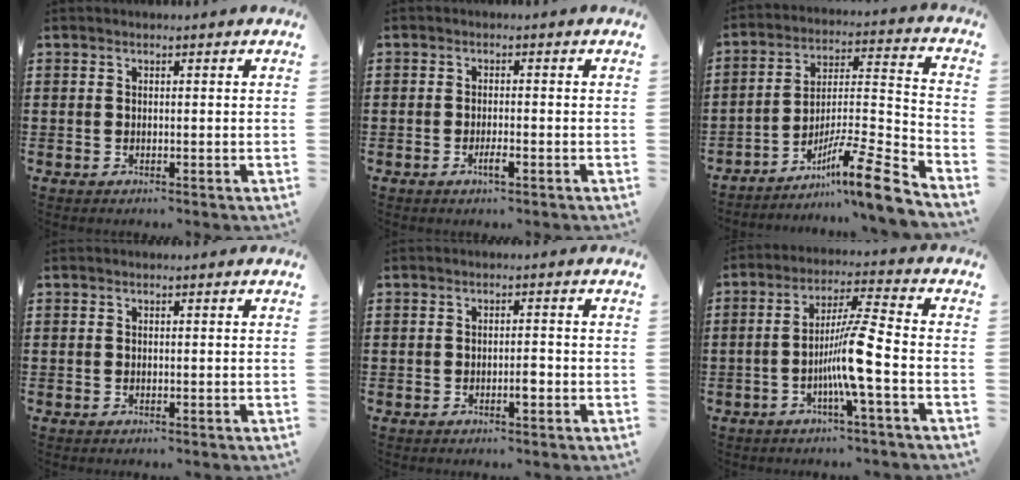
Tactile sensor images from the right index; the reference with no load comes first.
{"total": 2.2, "force": [-1.3, 0.2, 1.8], "torque": [-0.039, -0.005, -0.024]}
{"total": 11.3, "force": [-8.6, 0.4, 7.3], "torque": [-0.108, 0.012, -0.164]}
{"total": 0.0}
{"total": 2.1, "force": [-0.8, 0.6, 1.9], "torque": [-0.033, 0.004, -0.016]}
{"total": 8.8, "force": [-3.0, -0.1, 8.2], "torque": [-0.160, -0.009, -0.062]}